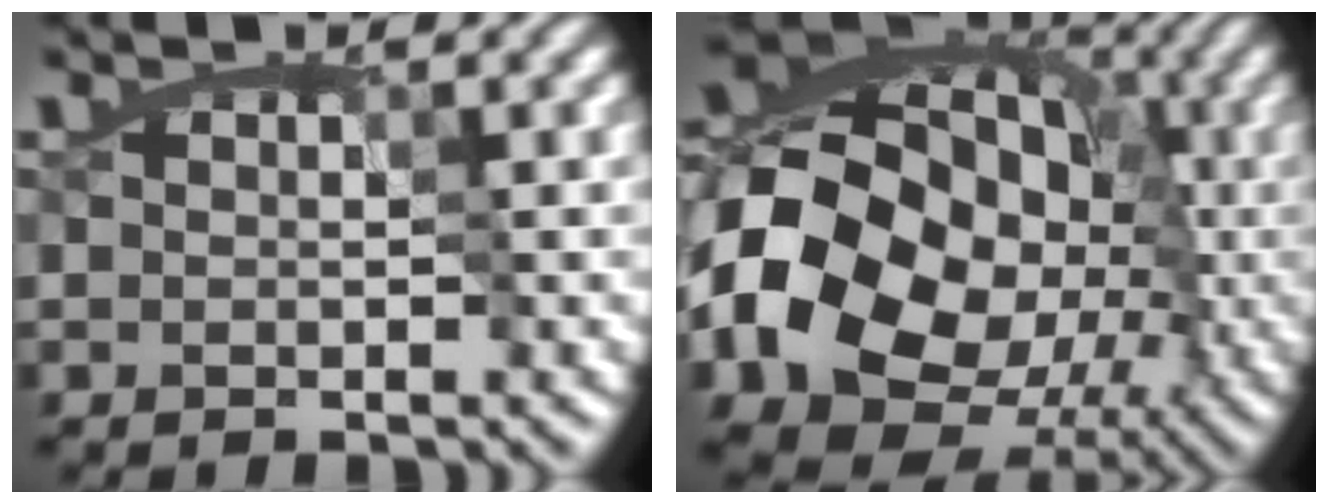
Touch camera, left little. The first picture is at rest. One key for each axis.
{"total": 16.6, "fx": -4.8, "fy": 13.4, "fz": 8.5, "tx": -0.165, "ty": -0.007, "tz": -0.085}